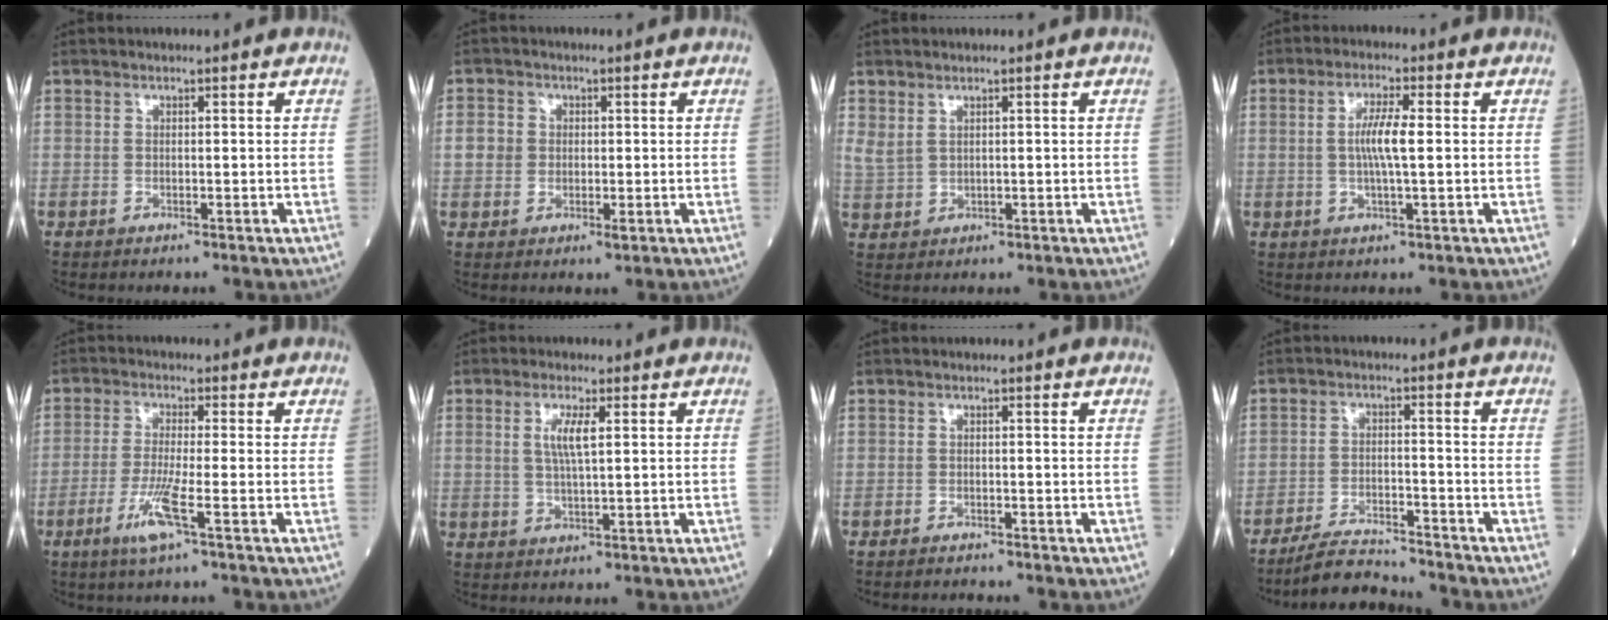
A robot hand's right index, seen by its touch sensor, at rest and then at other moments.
{"total": 3.3, "force": [0.1, 2.8, 1.8], "torque": [-0.034, 0.005, -0.002]}
{"total": 2.5, "force": [1.6, 1.1, 1.6], "torque": [-0.042, 0.001, 0.045]}
{"total": 5.2, "force": [0.2, 0.3, 5.2], "torque": [-0.101, 0.001, 0.002]}
{"total": 5.6, "force": [-2.6, -0.8, 4.9], "torque": [-0.104, -0.015, -0.053]}
{"total": 4.0, "force": [1.1, 0.5, 3.8], "torque": [-0.079, 0.000, 0.021]}
{"total": 1.3, "force": [-1.3, 0.0, -0.1], "torque": [-0.002, -0.005, -0.021]}
{"total": 7.3, "force": [-7.2, 0.4, 1.6], "torque": [-0.029, -0.011, -0.129]}